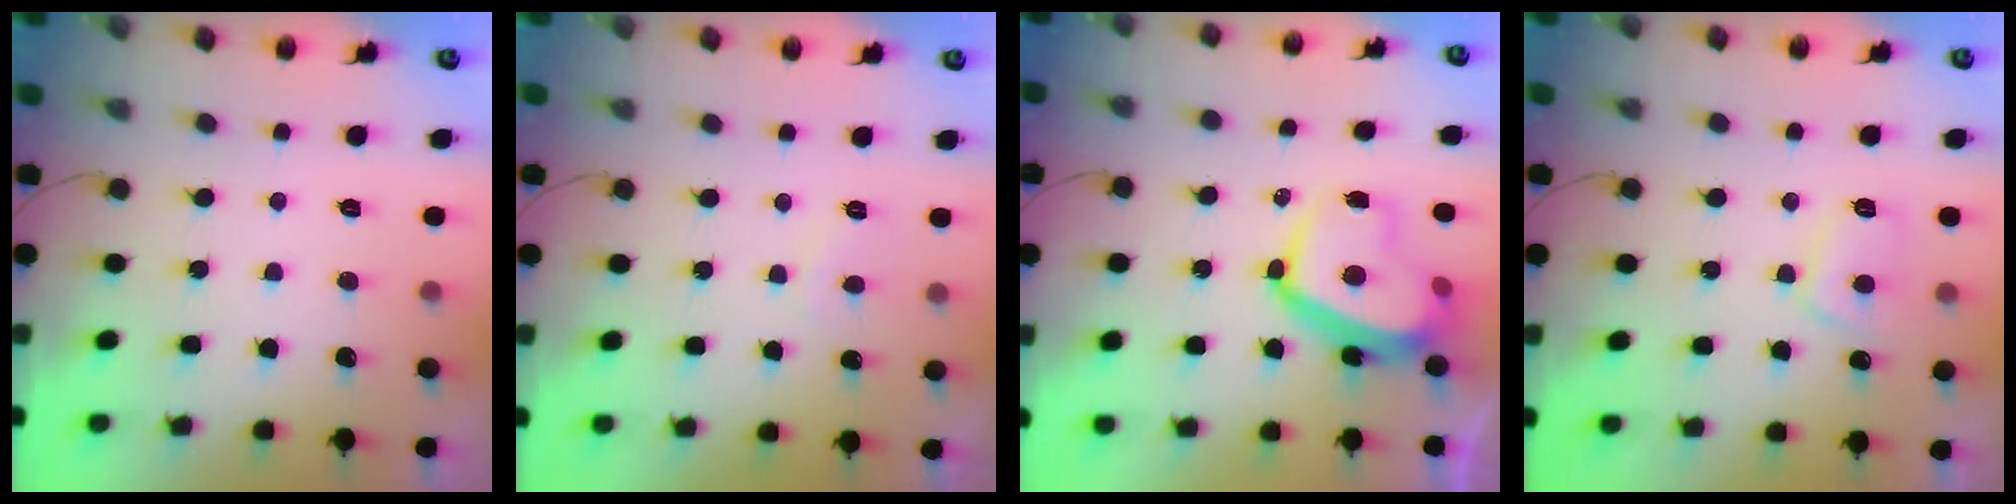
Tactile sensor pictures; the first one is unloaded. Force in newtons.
{"total": 1.7, "press": 1.6, "slide": 0.6}
{"total": 14.4, "press": 14.3, "slide": 1.3}
{"total": 7.2, "press": 7.2, "slide": 0.7}